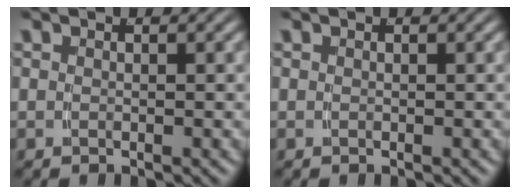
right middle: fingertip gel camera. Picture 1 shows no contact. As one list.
[{"total": 0.0}]